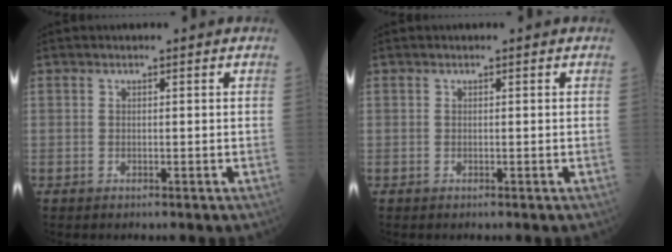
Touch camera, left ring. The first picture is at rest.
{"total": 0.0}